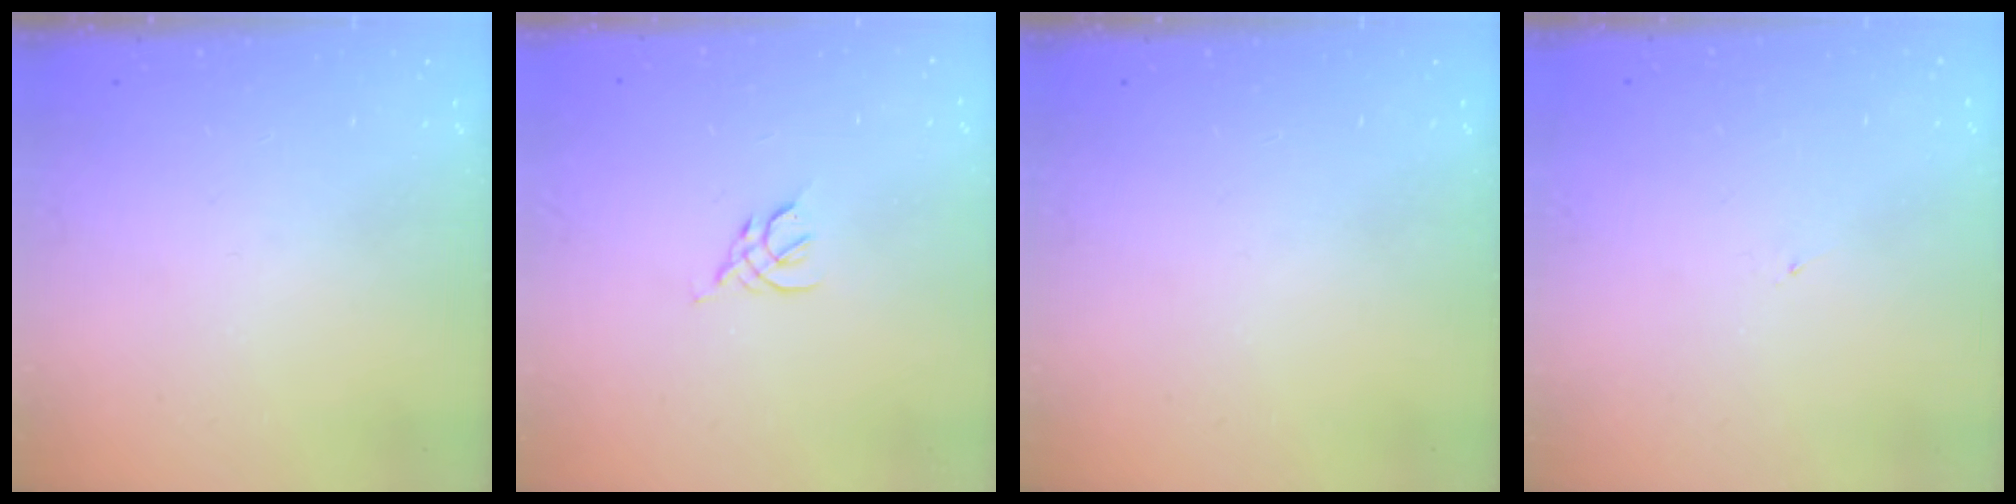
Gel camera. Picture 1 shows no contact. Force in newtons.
{"total": 3.1, "press": 3.0, "slide": 0.7}
{"total": 0.0}
{"total": 1.9, "press": 1.9, "slide": 0.1}